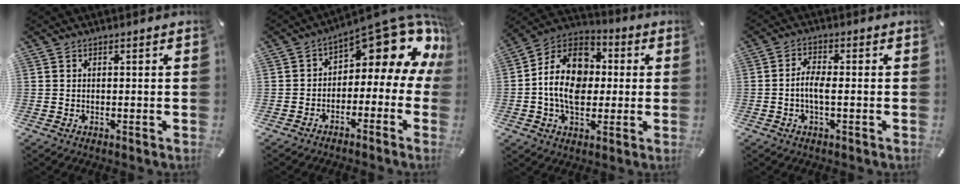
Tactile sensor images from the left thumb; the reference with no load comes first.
{"total": 12.3, "force": [8.2, 5.0, 7.8], "torque": [-0.100, -0.078, 0.129]}
{"total": 14.7, "force": [-0.9, 11.4, 9.3], "torque": [-0.182, 0.017, -0.016]}
{"total": 4.4, "force": [-0.9, 1.6, 4.0], "torque": [-0.086, 0.002, -0.021]}